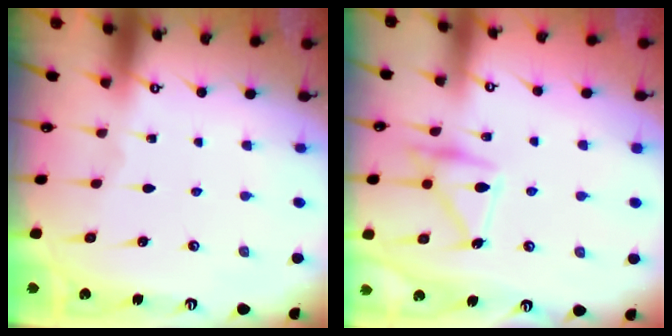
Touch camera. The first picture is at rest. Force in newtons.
{"total": 16.1, "press": 16.0, "slide": 1.1}